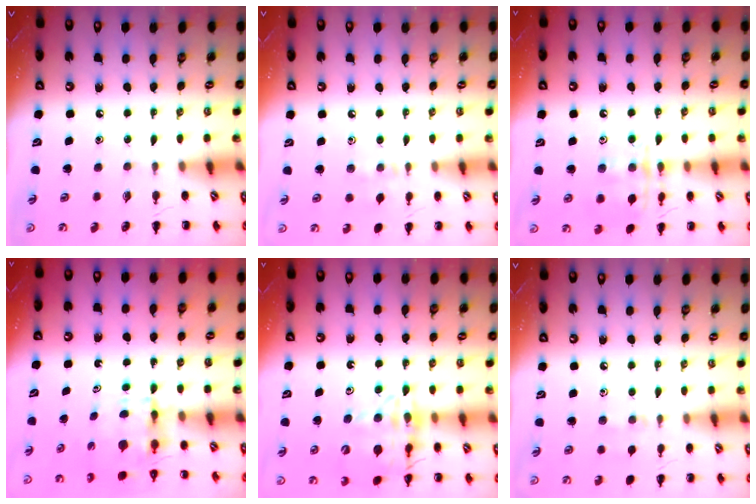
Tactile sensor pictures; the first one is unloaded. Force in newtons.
{"total": 3.8, "press": 3.5, "slide": 1.4}
{"total": 12.9, "press": 12.9, "slide": 0.6}
{"total": 4.0, "press": 4.0, "slide": 0.3}
{"total": 15.1, "press": 14.8, "slide": 2.6}
{"total": 5.1, "press": 4.8, "slide": 1.7}